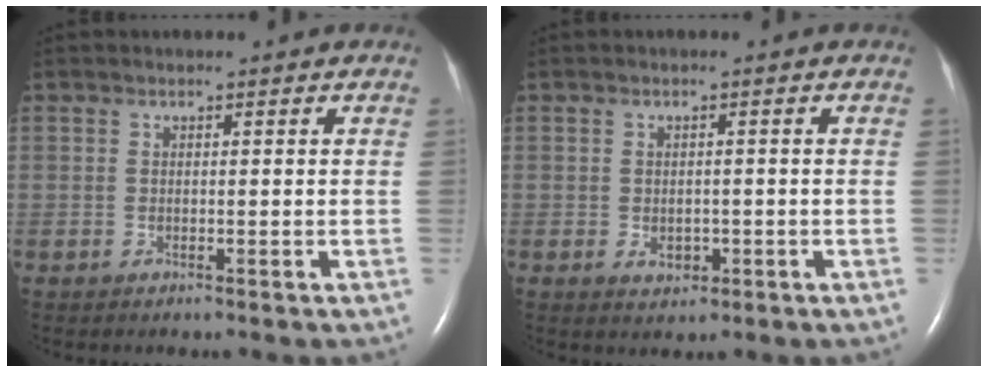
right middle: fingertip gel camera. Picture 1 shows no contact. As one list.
[{"total": 2.2, "force": [-0.6, 1.6, 1.3], "torque": [-0.018, 0.002, 0.000]}]